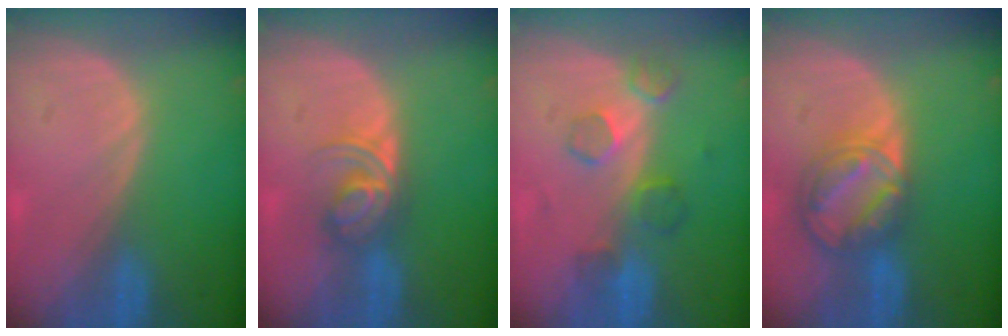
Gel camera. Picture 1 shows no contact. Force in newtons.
{"total": 5.6, "press": 4.9, "slide": 2.8}
{"total": 5.2, "press": 4.9, "slide": 1.5}
{"total": 8.5, "press": 7.1, "slide": 4.7}